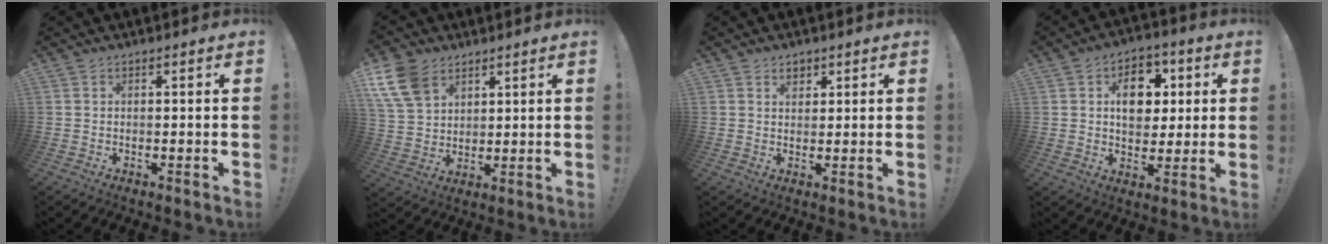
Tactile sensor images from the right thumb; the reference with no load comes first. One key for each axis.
{"total": 13.2, "fx": 7.2, "fy": 9.2, "fz": 6.1, "tx": -0.112, "ty": -0.034, "tz": 0.146}
{"total": 2.9, "fx": 1.9, "fy": 2.1, "fz": 0.8, "tx": -0.003, "ty": -0.008, "tz": 0.032}
{"total": 11.7, "fx": 3.1, "fy": 9.0, "fz": 6.8, "tx": -0.083, "ty": 0.000, "tz": 0.057}